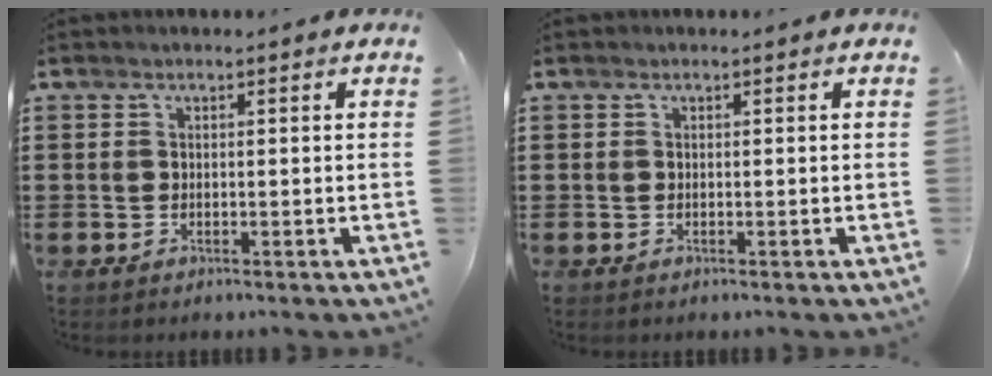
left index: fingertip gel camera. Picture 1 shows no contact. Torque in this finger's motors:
{"motor_torque": [-0.21, 0.34, 0.00, -0.01]}